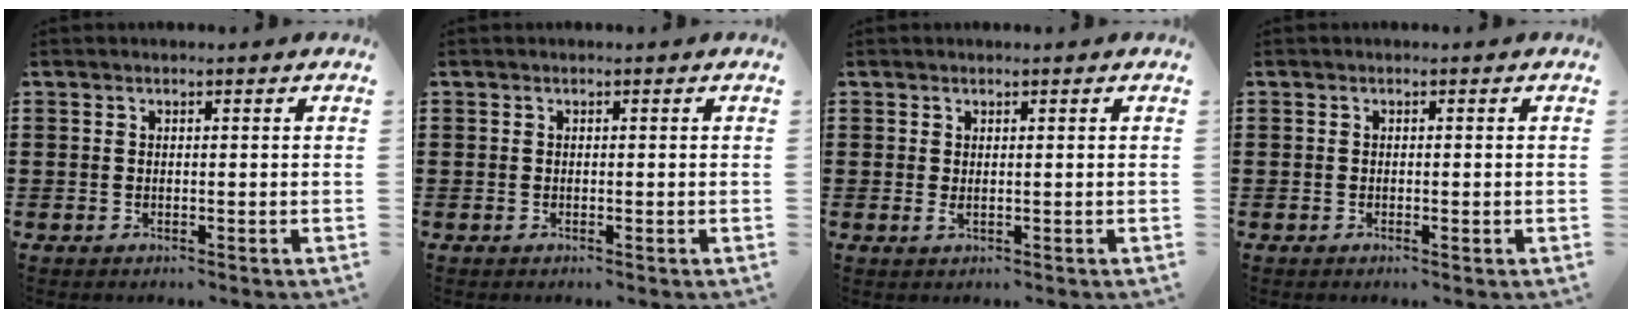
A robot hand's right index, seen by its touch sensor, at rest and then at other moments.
{"total": 0.0}
{"total": 0.7, "force": [0.2, 0.1, 0.7], "torque": [-0.014, -0.001, 0.004]}
{"total": 0.6, "force": [-0.2, 0.1, 0.6], "torque": [-0.011, -0.004, -0.003]}